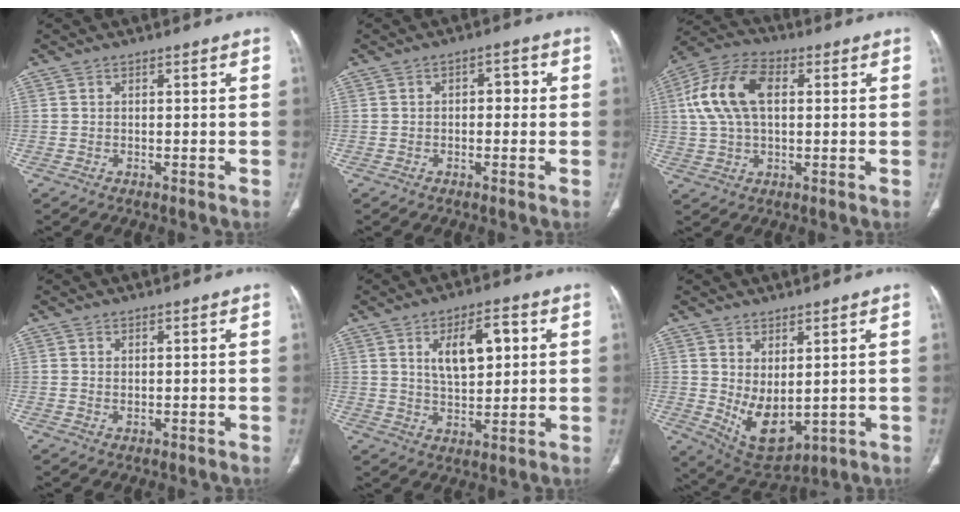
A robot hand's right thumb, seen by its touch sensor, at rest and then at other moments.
{"total": 3.2, "force": [0.1, 2.0, 2.4], "torque": [-0.017, 0.012, -0.006]}
{"total": 13.6, "force": [2.7, 8.0, 10.6], "torque": [-0.216, 0.025, 0.047]}
{"total": 0.8, "force": [0.3, 0.5, 0.6], "torque": [-0.013, -0.001, 0.009]}
{"total": 10.0, "force": [3.0, 4.9, 8.2], "torque": [-0.111, -0.004, 0.053]}
{"total": 9.1, "force": [0.6, 5.0, 7.6], "torque": [-0.118, -0.021, 0.041]}